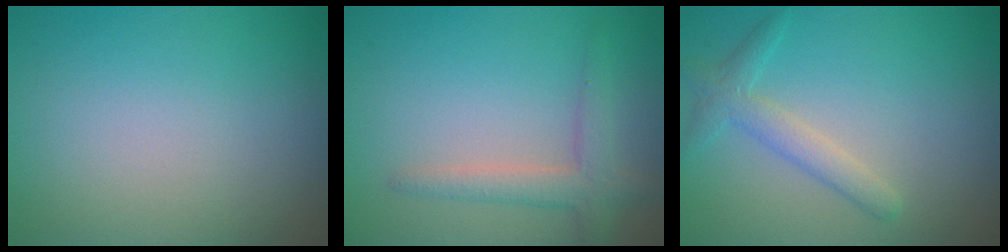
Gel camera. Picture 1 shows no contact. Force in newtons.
{"total": 2.7, "press": 2.7, "slide": 0.2}
{"total": 2.4, "press": 2.4, "slide": 0.2}